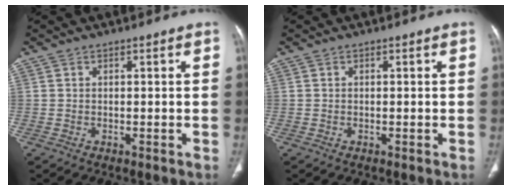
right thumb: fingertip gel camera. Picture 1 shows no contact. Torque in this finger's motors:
{"motor_torque": [-0.04, 0.05, -0.21, 0.20, 0.03]}